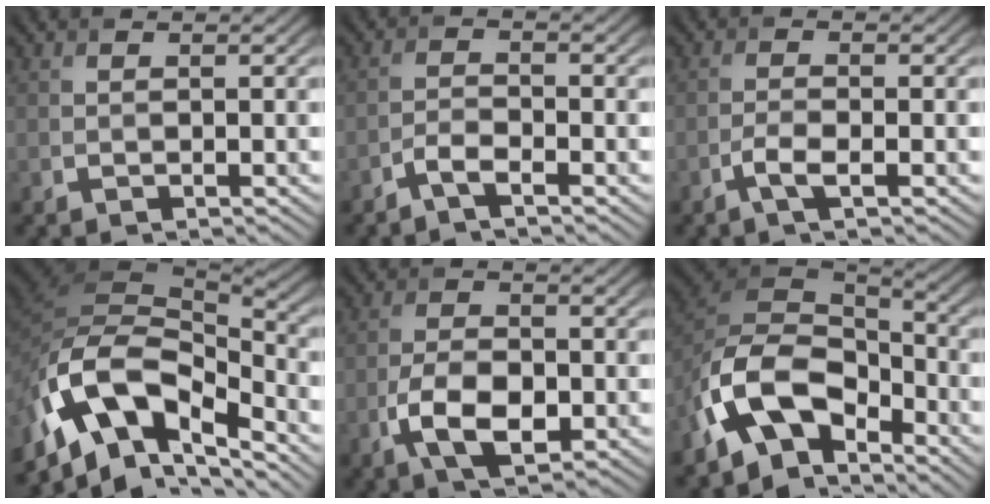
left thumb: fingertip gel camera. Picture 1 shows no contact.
{"total": 2.4, "force": [-1.8, 0.5, 1.4], "torque": [-0.034, 0.003, -0.044]}
{"total": 2.5, "force": [-1.3, 0.6, 2.0], "torque": [-0.046, 0.003, -0.030]}
{"total": 14.6, "force": [-7.1, 7.8, 10.0], "torque": [-0.228, -0.010, -0.134]}
{"total": 6.8, "force": [-2.4, 3.6, 5.2], "torque": [-0.105, -0.004, -0.049]}
{"total": 13.4, "force": [-7.1, 7.6, 8.4], "torque": [-0.190, -0.015, -0.148]}